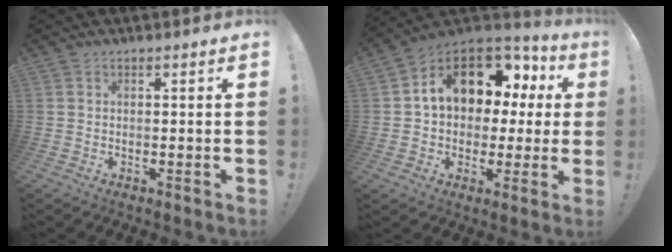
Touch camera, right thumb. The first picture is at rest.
{"total": 13.9, "force": [5.4, 9.9, 8.1], "torque": [-0.128, -0.026, 0.107]}